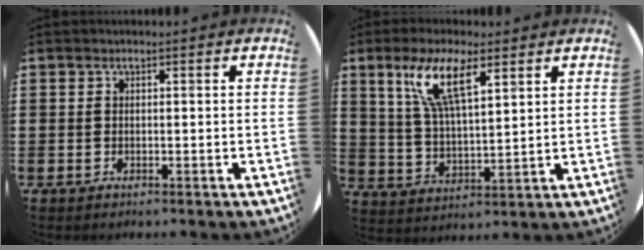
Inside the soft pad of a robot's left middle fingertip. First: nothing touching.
{"total": 8.8, "force": [5.6, 2.2, 6.4], "torque": [-0.142, -0.004, 0.098]}